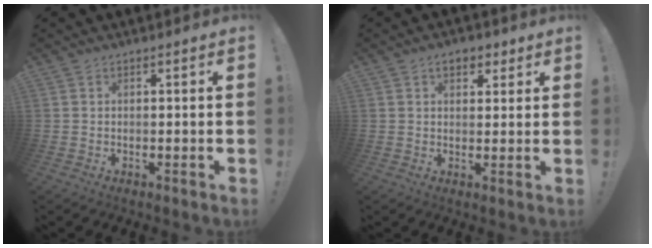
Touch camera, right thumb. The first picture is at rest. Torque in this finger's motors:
{"motor_torque": [0.35, 1.53, 0.36, 0.39, -0.01]}